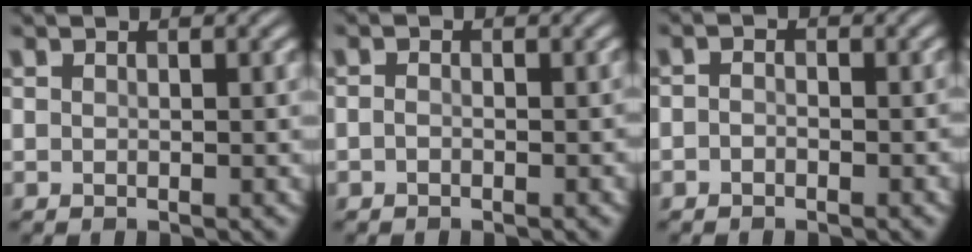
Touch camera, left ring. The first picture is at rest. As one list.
[{"total": 1.1, "force": [-1.0, 0.3, -0.1], "torque": [-0.008, -0.001, -0.027]}, {"total": 1.5, "force": [-1.3, 0.7, 0.0], "torque": [-0.004, -0.001, -0.037]}]